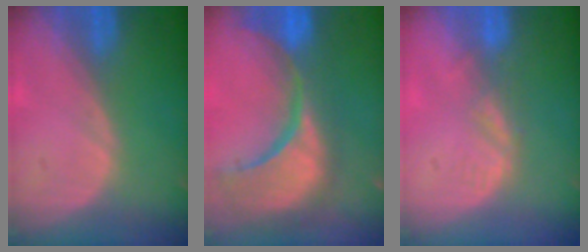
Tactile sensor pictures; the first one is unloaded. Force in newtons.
{"total": 15.3, "press": 12.2, "slide": 9.3}
{"total": 2.8, "press": 2.2, "slide": 1.7}